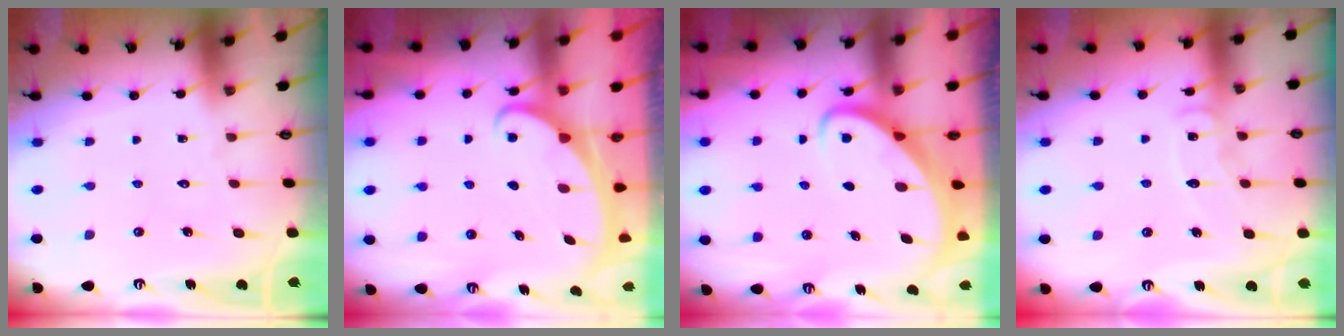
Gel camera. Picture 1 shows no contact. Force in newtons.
{"total": 2.4, "press": 2.4, "slide": 0.3}
{"total": 3.2, "press": 3.2, "slide": 0.4}
{"total": 8.9, "press": 8.9, "slide": 0.7}